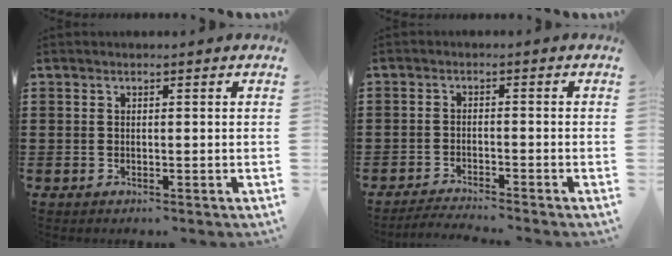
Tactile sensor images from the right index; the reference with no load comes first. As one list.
[{"total": 2.4, "force": [-2.3, -0.3, 0.2], "torque": [-0.005, 0.000, -0.048]}]